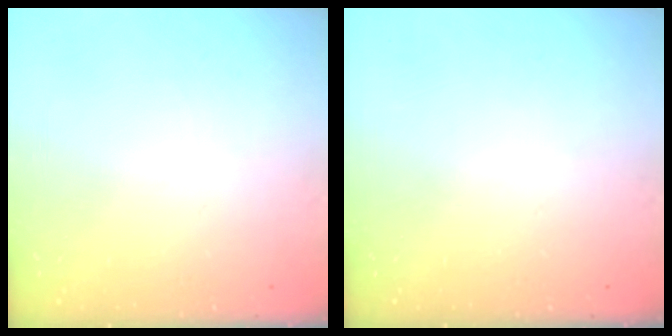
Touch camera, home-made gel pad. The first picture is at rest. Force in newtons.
{"total": 0.0}